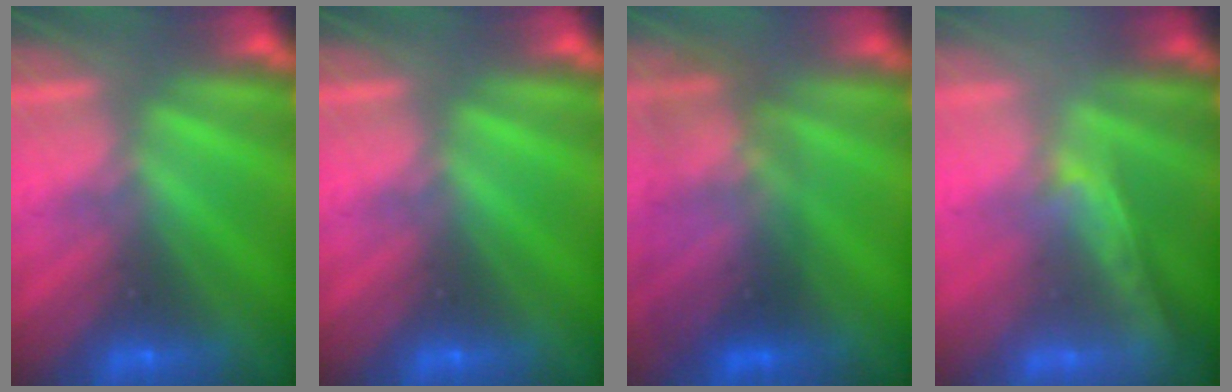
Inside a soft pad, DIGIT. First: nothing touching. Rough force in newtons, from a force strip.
{"total": 0.0}
{"total": 2.7}
{"total": 1.8}